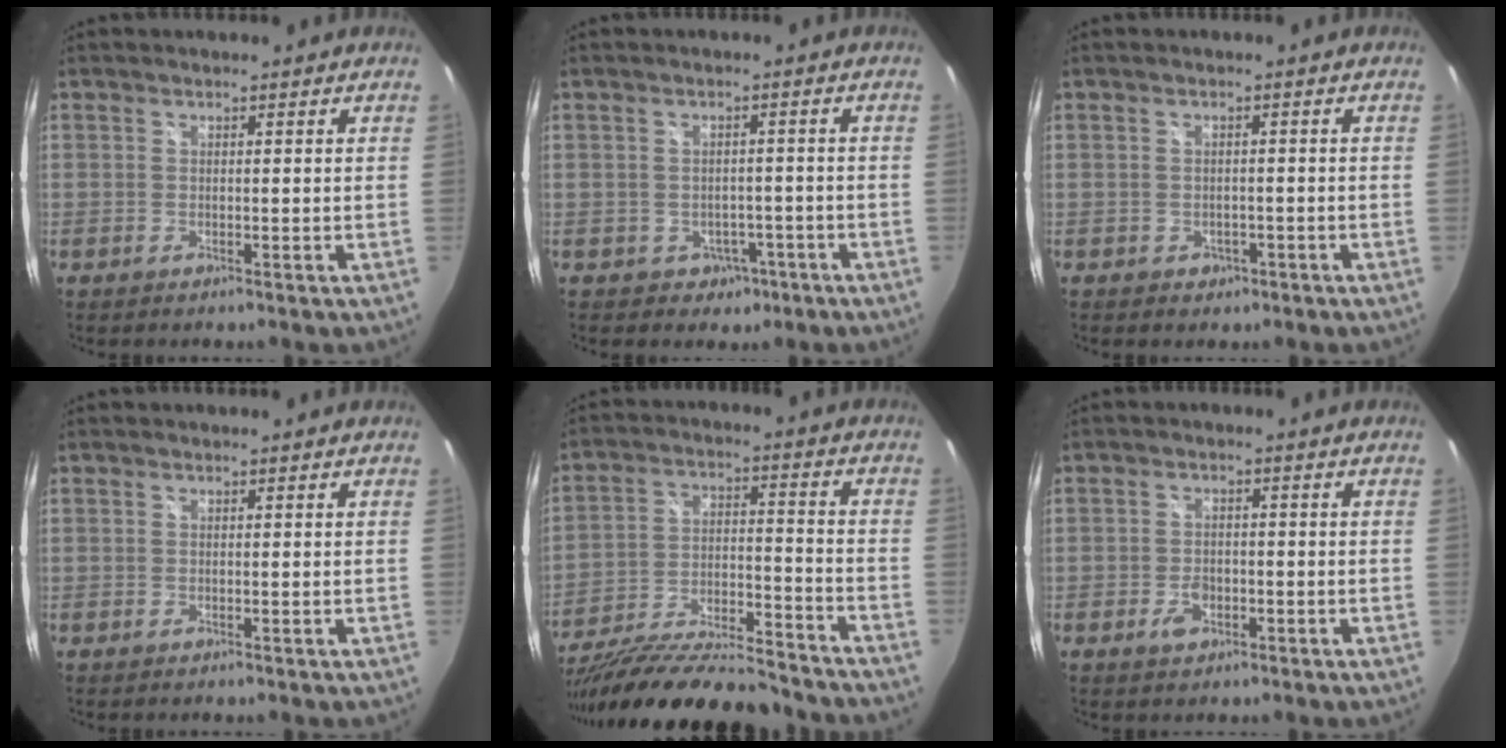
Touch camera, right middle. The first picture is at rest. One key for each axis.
{"total": 4.0, "fx": -1.9, "fy": 3.4, "fz": 0.8, "tx": -0.024, "ty": 0.010, "tz": -0.015}
{"total": 2.4, "fx": -0.9, "fy": 2.1, "fz": 0.7, "tx": -0.016, "ty": 0.000, "tz": -0.009}
{"total": 0.0}
{"total": 25.7, "fx": -21.6, "fy": 5.4, "fz": 13.0, "tx": -0.235, "ty": -0.049, "tz": -0.331}
{"total": 3.5, "fx": -1.7, "fy": 2.3, "fz": 2.0, "tx": -0.040, "ty": 0.001, "tz": -0.028}